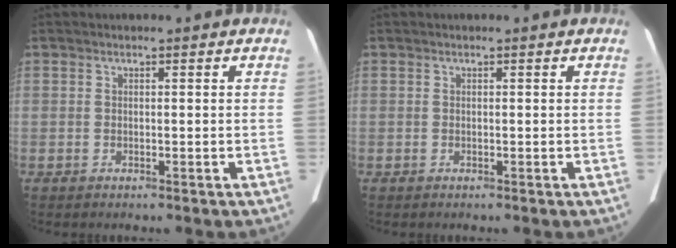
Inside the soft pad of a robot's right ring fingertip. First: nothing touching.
{"total": 0.0}